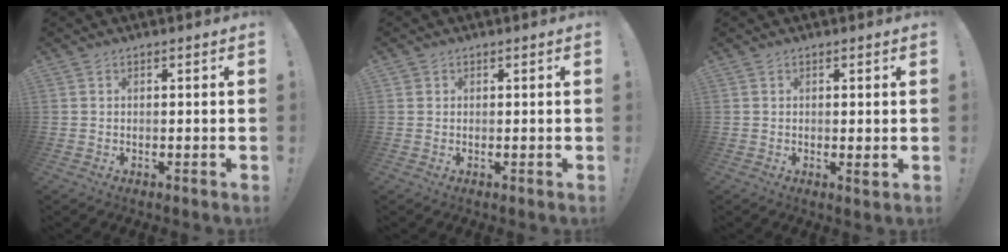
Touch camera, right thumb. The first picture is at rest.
{"total": 0.9, "force": [0.4, 0.7, 0.1], "torque": [-0.004, 0.002, 0.009]}
{"total": 1.5, "force": [0.4, 0.2, 1.5], "torque": [-0.011, -0.008, 0.004]}